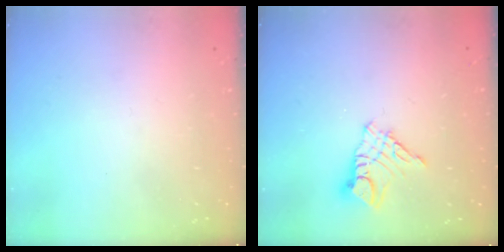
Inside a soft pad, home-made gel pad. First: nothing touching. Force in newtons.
{"total": 8.5, "press": 8.4, "slide": 0.7}